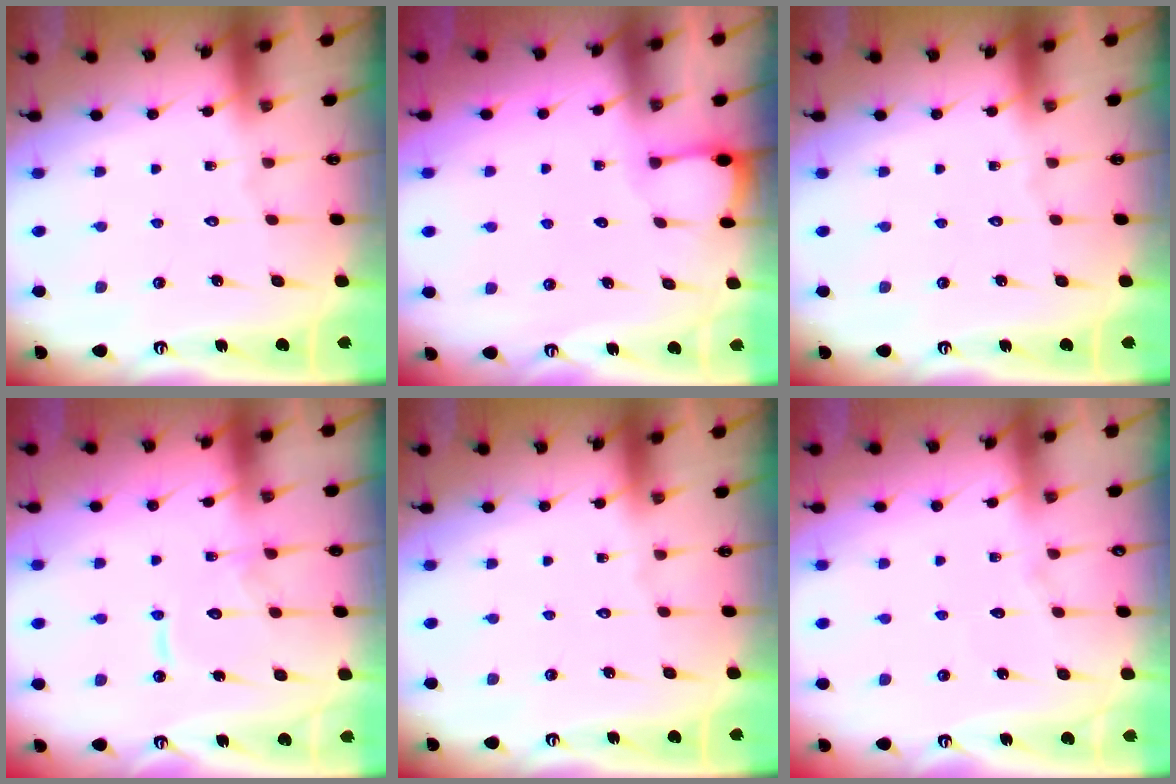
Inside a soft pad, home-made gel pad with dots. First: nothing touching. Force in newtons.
{"total": 1.5, "press": 1.5, "slide": 0.1}
{"total": 0.0}
{"total": 10.8, "press": 10.7, "slide": 1.1}
{"total": 0.0}
{"total": 4.1, "press": 4.0, "slide": 0.6}